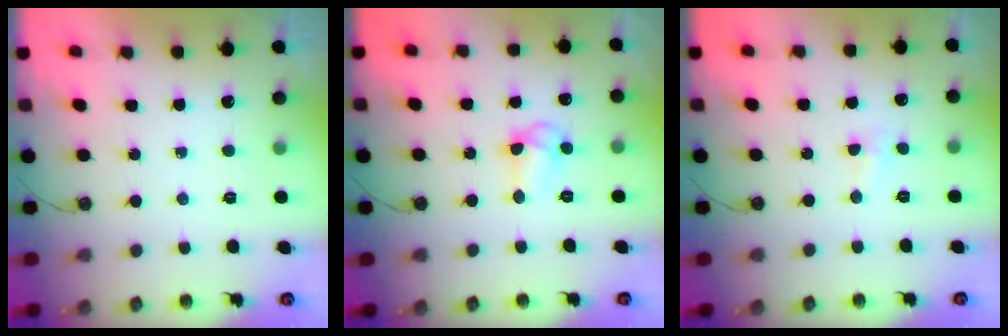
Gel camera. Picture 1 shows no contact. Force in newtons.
{"total": 8.3, "press": 8.3, "slide": 0.6}
{"total": 2.4, "press": 2.4, "slide": 0.5}